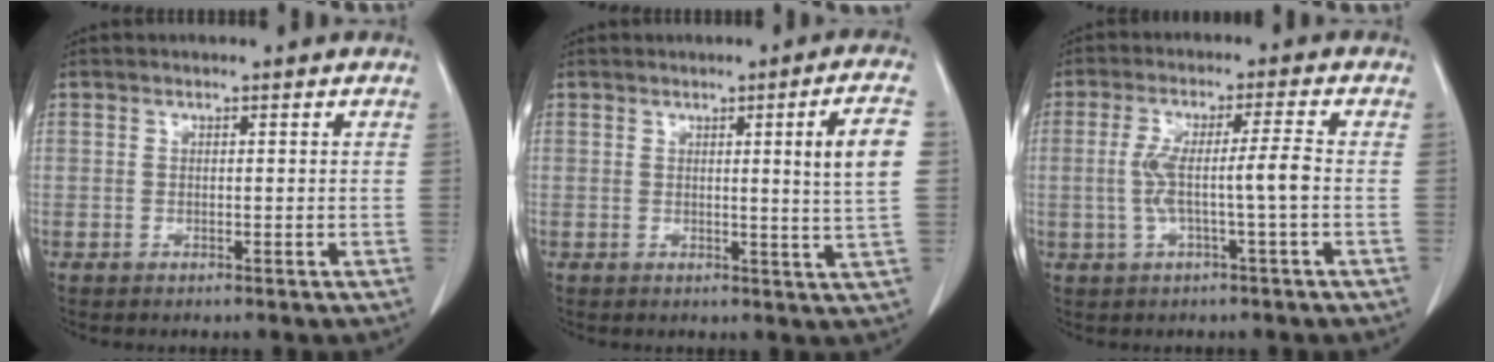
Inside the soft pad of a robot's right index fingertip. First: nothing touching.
{"total": 6.7, "force": [1.1, -1.1, 6.5], "torque": [-0.090, -0.011, 0.015]}
{"total": 6.5, "force": [-0.9, -0.3, 6.4], "torque": [-0.129, 0.015, -0.013]}